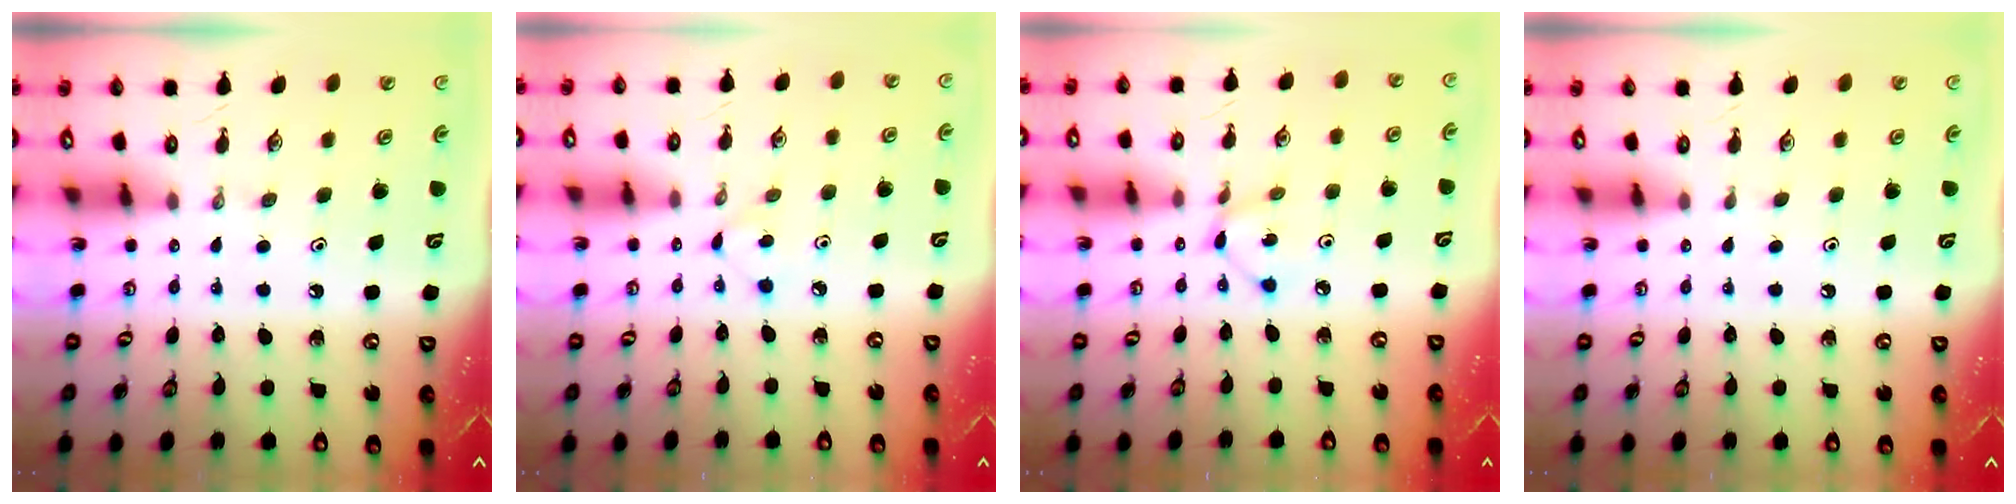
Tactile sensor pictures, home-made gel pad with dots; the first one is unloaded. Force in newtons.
{"total": 2.8, "press": 2.8, "slide": 0.4}
{"total": 2.5, "press": 2.5, "slide": 0.1}
{"total": 0.6, "press": 0.6, "slide": 0.1}